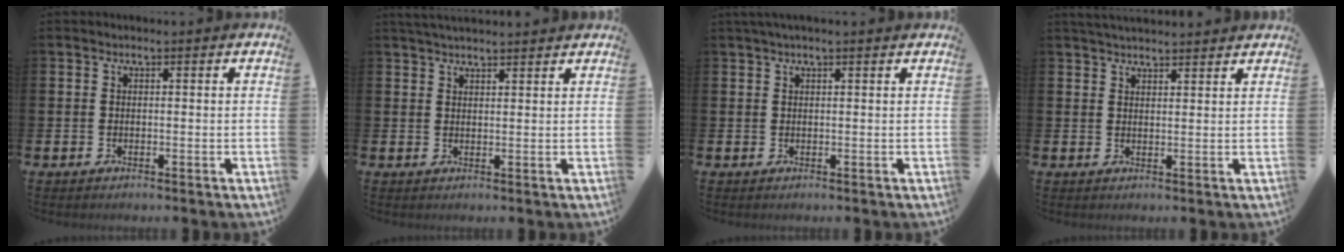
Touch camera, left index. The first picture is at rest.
{"total": 2.8, "force": [2.7, 0.3, 0.5], "torque": [-0.014, -0.005, 0.050]}
{"total": 1.2, "force": [1.0, 0.0, 0.7], "torque": [-0.012, 0.001, 0.017]}
{"total": 3.1, "force": [3.0, 0.3, 0.3], "torque": [-0.012, -0.009, 0.056]}